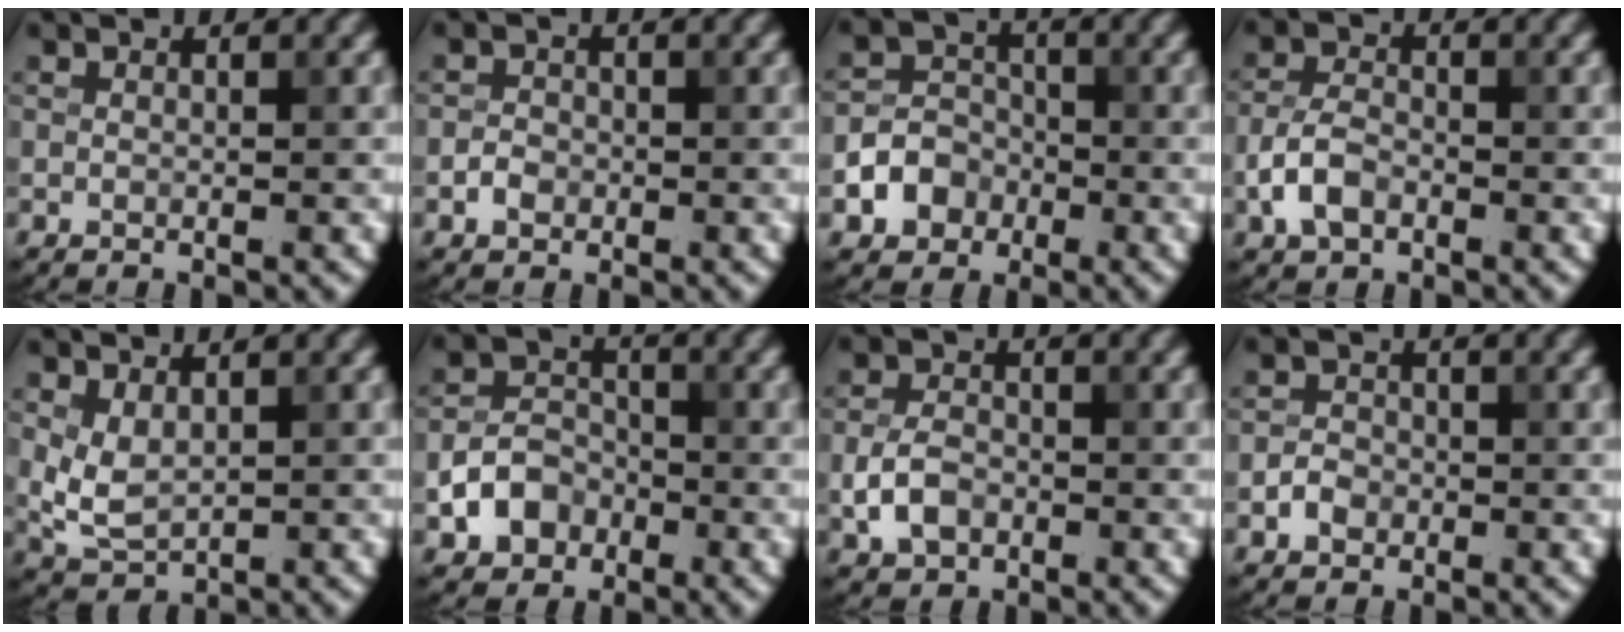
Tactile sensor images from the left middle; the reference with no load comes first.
{"total": 1.4, "force": [-0.6, 1.1, 0.5], "torque": [-0.006, 0.002, -0.013]}
{"total": 3.6, "force": [-1.5, 3.0, 1.3], "torque": [-0.013, 0.004, -0.034]}
{"total": 3.2, "force": [-1.4, 2.0, 2.0], "torque": [-0.040, 0.005, -0.036]}
{"total": 2.8, "force": [0.7, 1.7, 2.1], "torque": [-0.049, -0.001, 0.020]}
{"total": 4.0, "force": [-1.7, 3.1, 1.8], "torque": [-0.033, 0.002, -0.033]}
{"total": 3.1, "force": [-1.0, 2.2, 2.0], "torque": [-0.040, 0.001, -0.024]}
{"total": 1.6, "force": [-0.7, 1.3, 0.7], "torque": [-0.008, 0.003, -0.017]}